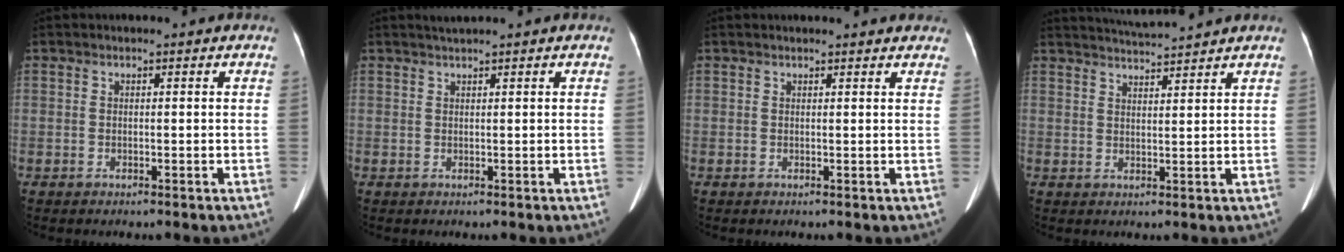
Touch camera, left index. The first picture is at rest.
{"total": 1.0, "force": [0.9, -0.3, 0.4], "torque": [-0.009, 0.007, 0.023]}
{"total": 6.3, "force": [5.9, 1.2, 1.9], "torque": [-0.021, 0.013, 0.052]}
{"total": 5.9, "force": [5.6, -1.2, 1.2], "torque": [-0.024, 0.011, 0.090]}